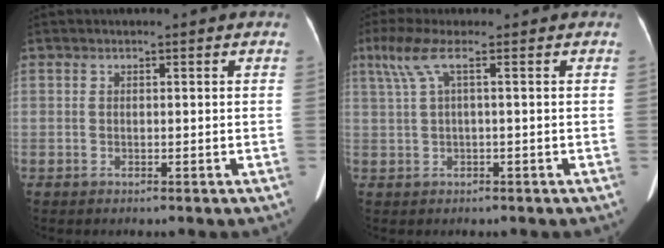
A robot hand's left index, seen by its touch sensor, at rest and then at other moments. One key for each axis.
{"total": 3.7, "fx": 1.4, "fy": -0.1, "fz": 3.4, "tx": -0.090, "ty": 0.026, "tz": 0.039}